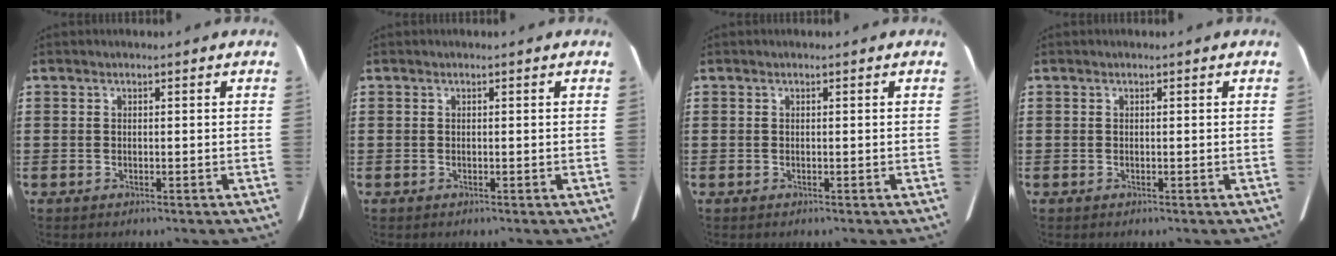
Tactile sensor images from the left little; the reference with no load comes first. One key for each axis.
{"total": 0.0}
{"total": 0.0}
{"total": 0.0}